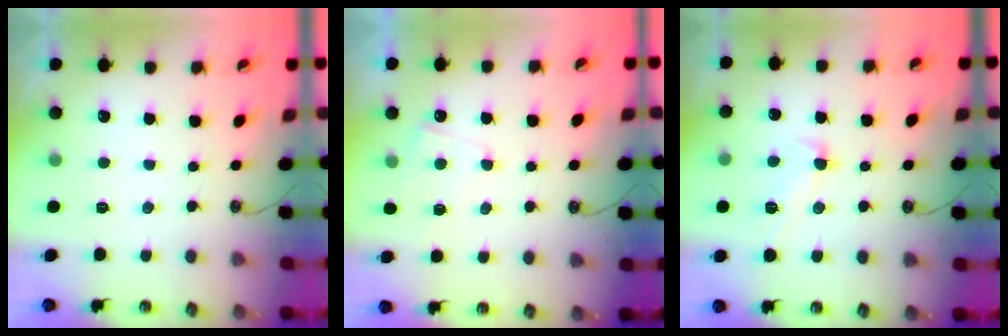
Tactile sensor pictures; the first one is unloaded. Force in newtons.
{"total": 4.4, "press": 4.4, "slide": 0.5}
{"total": 1.4, "press": 1.0, "slide": 1.0}